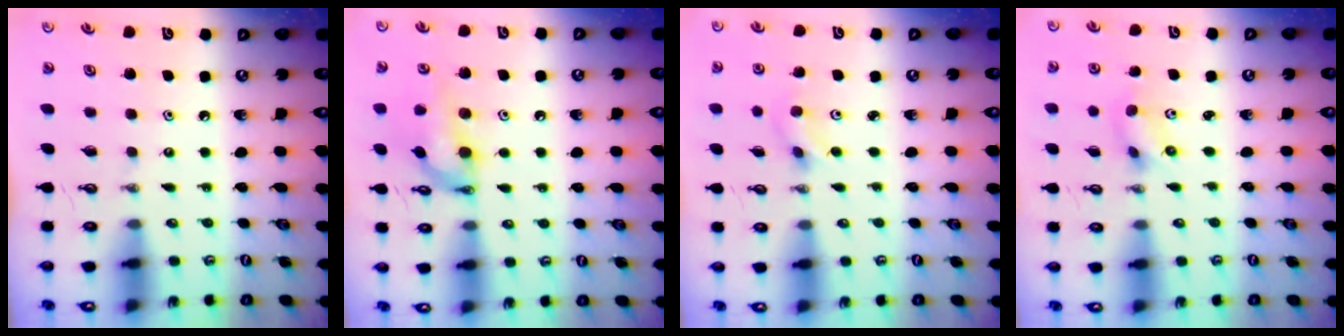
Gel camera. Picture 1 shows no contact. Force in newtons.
{"total": 14.2, "press": 13.4, "slide": 4.6}
{"total": 2.2, "press": 2.2, "slide": 0.1}
{"total": 2.9, "press": 1.1, "slide": 2.7}